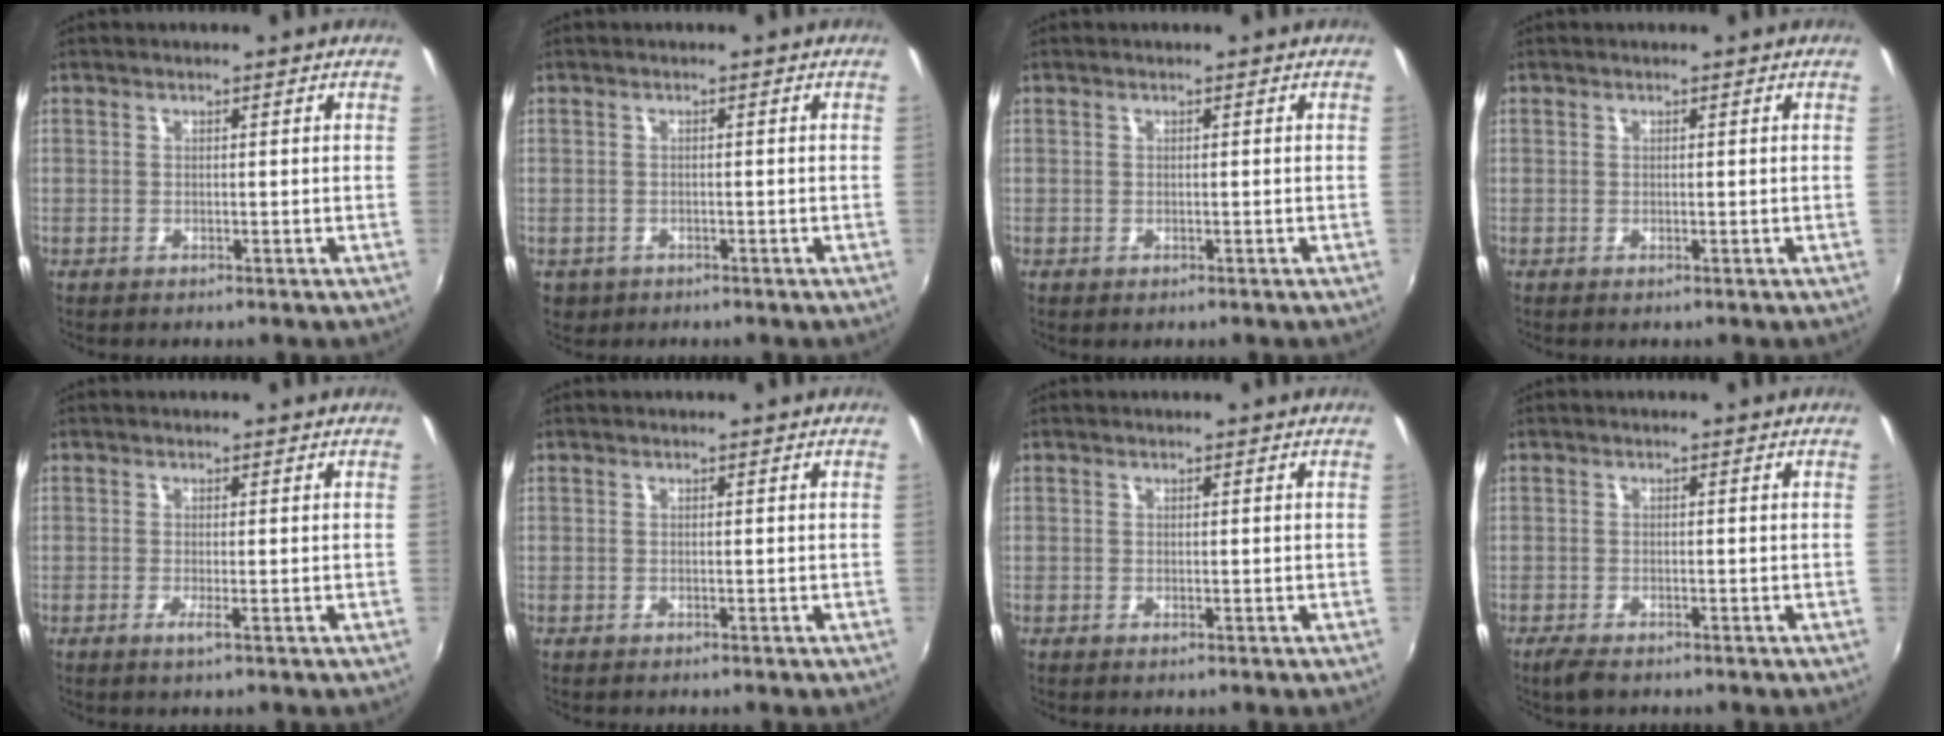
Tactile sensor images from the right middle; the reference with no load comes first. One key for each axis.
{"total": 2.8, "fx": -1.0, "fy": 2.4, "fz": 1.1, "tx": -0.029, "ty": -0.003, "tz": -0.009}
{"total": 0.0}
{"total": 0.0}
{"total": 1.2, "fx": -0.4, "fy": -0.4, "fz": 1.1, "tx": -0.022, "ty": -0.004, "tz": -0.009}
{"total": 0.0}
{"total": 0.0}
{"total": 2.9, "fx": -2.2, "fy": 1.0, "fz": 1.7, "tx": -0.040, "ty": -0.010, "tz": -0.042}